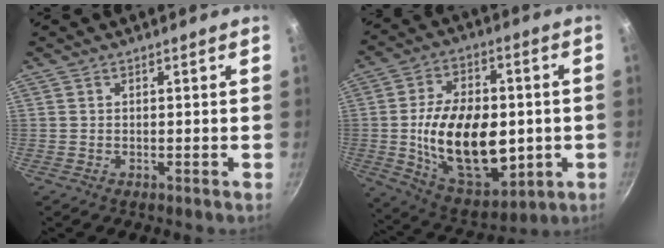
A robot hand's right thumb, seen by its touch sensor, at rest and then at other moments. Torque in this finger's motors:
{"motor_torque": [-0.47, 2.00, 2.34, -0.41, 0.19]}